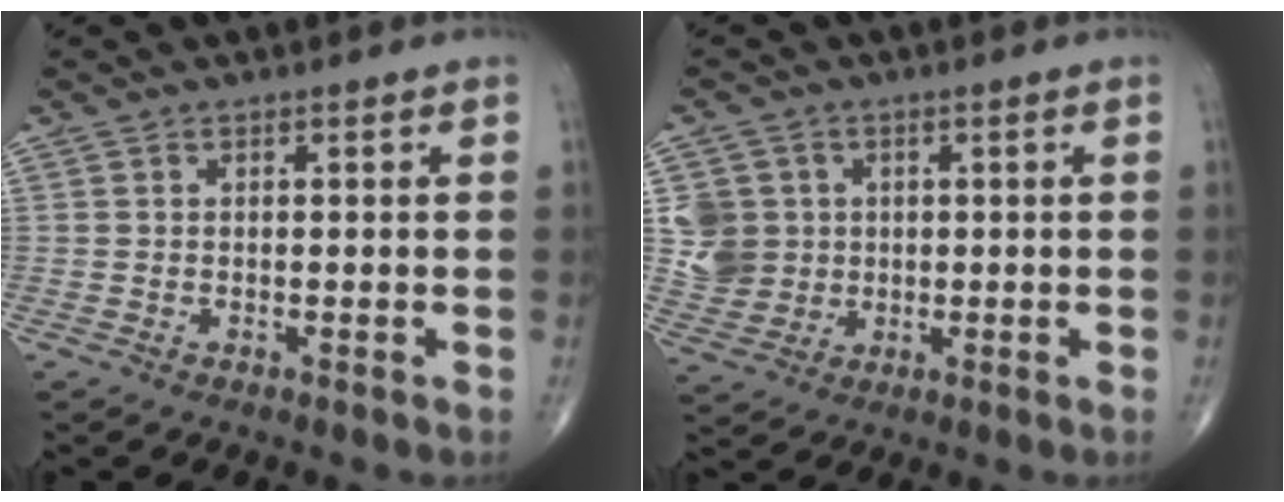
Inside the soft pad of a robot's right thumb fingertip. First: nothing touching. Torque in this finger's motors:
{"motor_torque": [-0.37, 0.47, 0.25, 0.28, 0.02]}